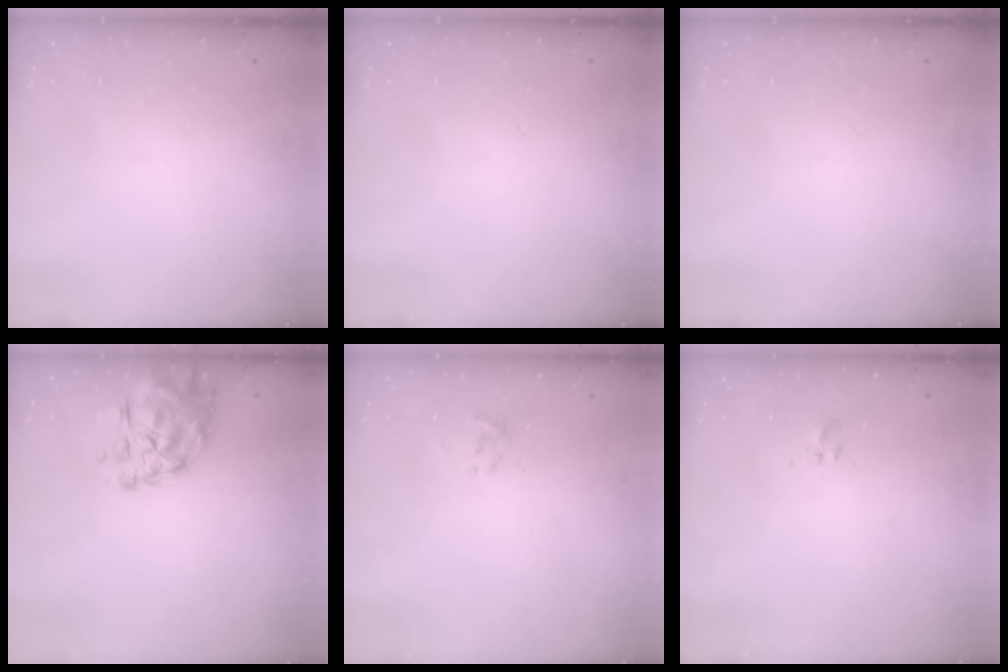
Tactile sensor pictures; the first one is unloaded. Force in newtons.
{"total": 0.0}
{"total": 0.0}
{"total": 10.2, "press": 9.6, "slide": 3.5}
{"total": 1.3, "press": 1.1, "slide": 0.7}
{"total": 1.0, "press": 0.8, "slide": 0.6}